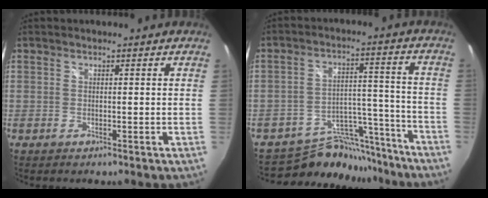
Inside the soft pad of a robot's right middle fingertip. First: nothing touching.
{"total": 14.0, "force": [-12.8, 5.5, 2.0], "torque": [-0.037, 0.044, -0.183]}